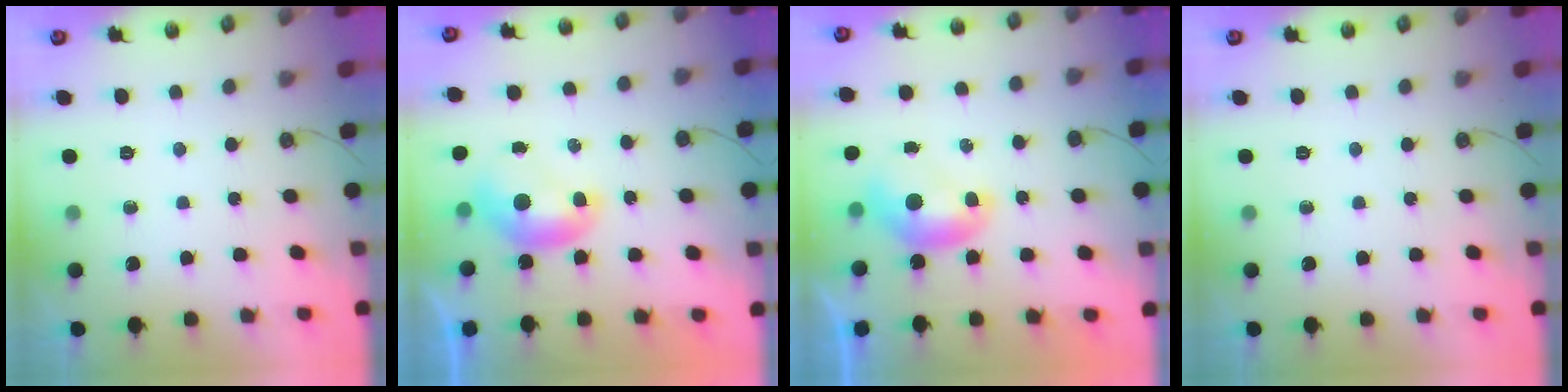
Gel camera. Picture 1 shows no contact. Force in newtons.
{"total": 0.0}
{"total": 0.0}
{"total": 0.0}